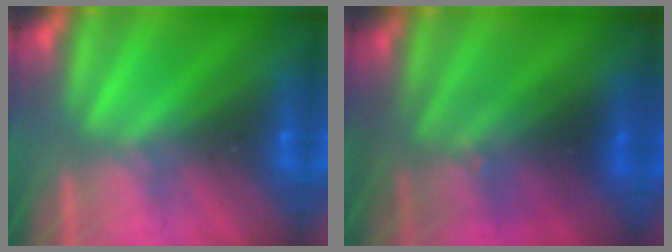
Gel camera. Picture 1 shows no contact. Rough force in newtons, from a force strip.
{"total": 3.0}